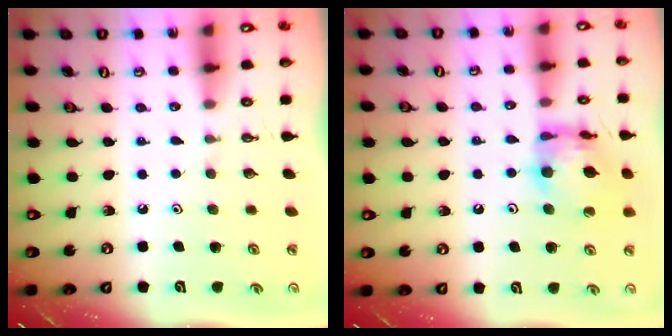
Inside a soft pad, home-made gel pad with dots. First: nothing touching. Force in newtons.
{"total": 11.7, "press": 11.7, "slide": 1.1}